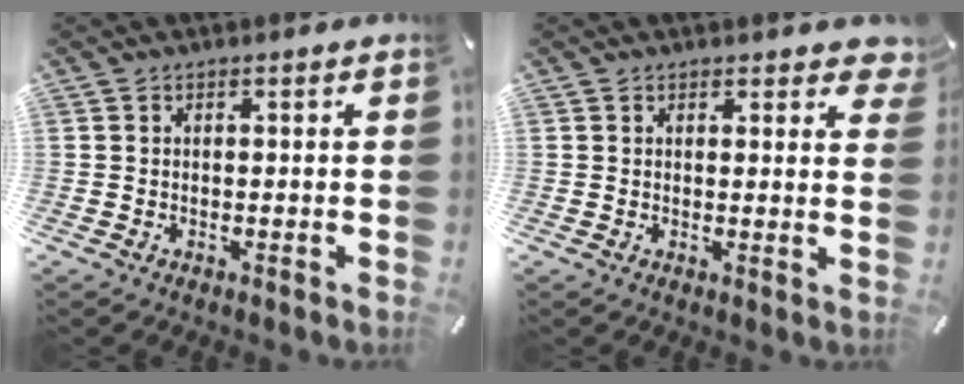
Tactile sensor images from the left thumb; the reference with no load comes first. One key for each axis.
{"total": 3.0, "fx": 2.3, "fy": 1.5, "fz": 1.3, "tx": -0.007, "ty": -0.012, "tz": 0.037}